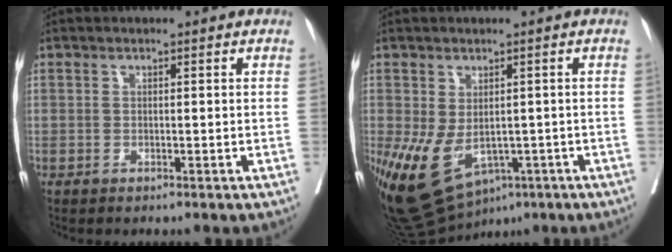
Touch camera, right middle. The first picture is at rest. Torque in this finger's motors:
{"motor_torque": [0.33, -0.26, 1.06, 0.21]}